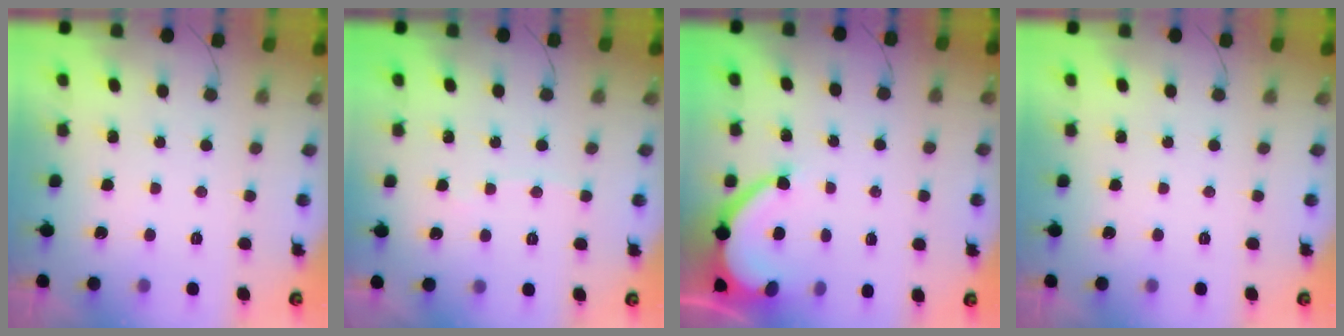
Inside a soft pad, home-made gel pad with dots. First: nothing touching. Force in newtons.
{"total": 2.1, "press": 2.0, "slide": 0.3}
{"total": 7.5, "press": 7.5, "slide": 0.6}
{"total": 0.0}